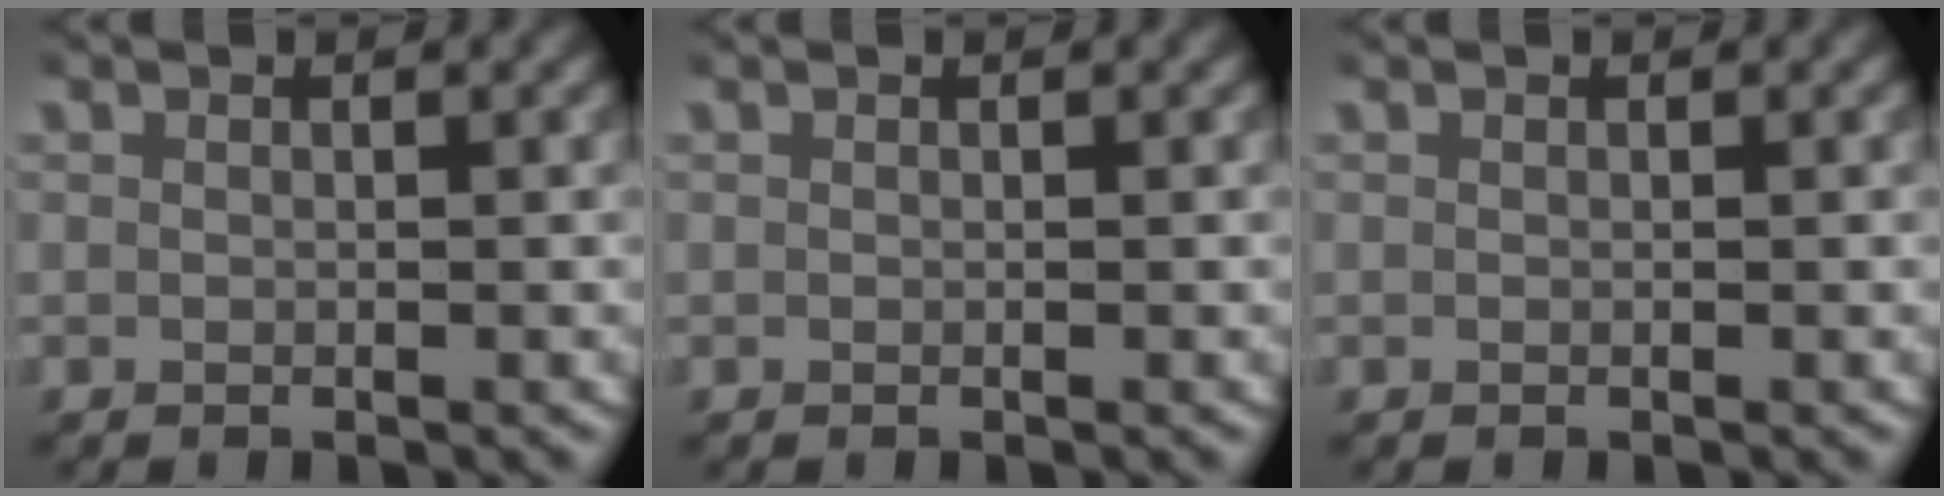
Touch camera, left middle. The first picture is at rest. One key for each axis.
{"total": 0.0}
{"total": 0.0}